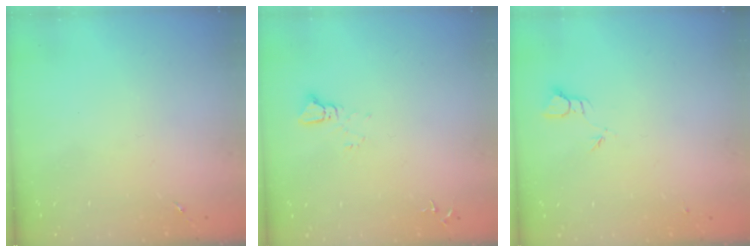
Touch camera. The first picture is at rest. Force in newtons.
{"total": 3.7, "press": 3.7, "slide": 0.3}
{"total": 2.0, "press": 2.0, "slide": 0.1}